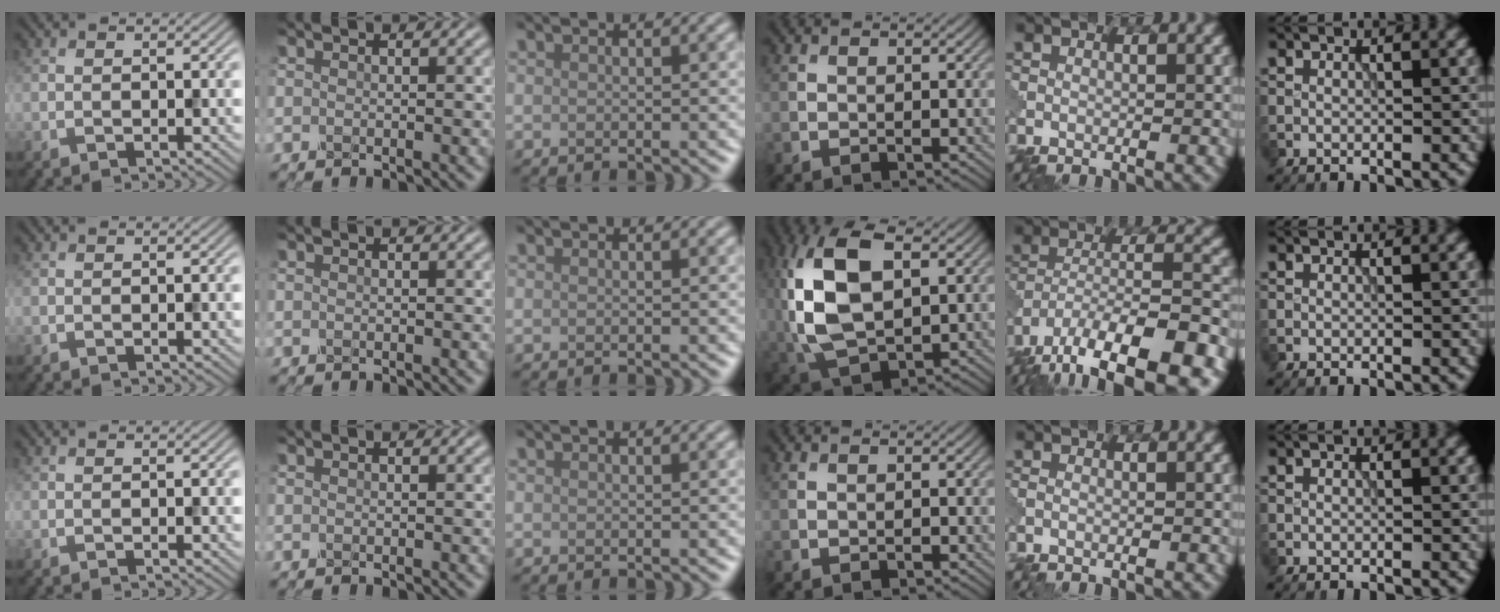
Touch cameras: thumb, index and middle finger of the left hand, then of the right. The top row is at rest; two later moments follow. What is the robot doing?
{"motion": "wrap", "object": "tissue paper"}